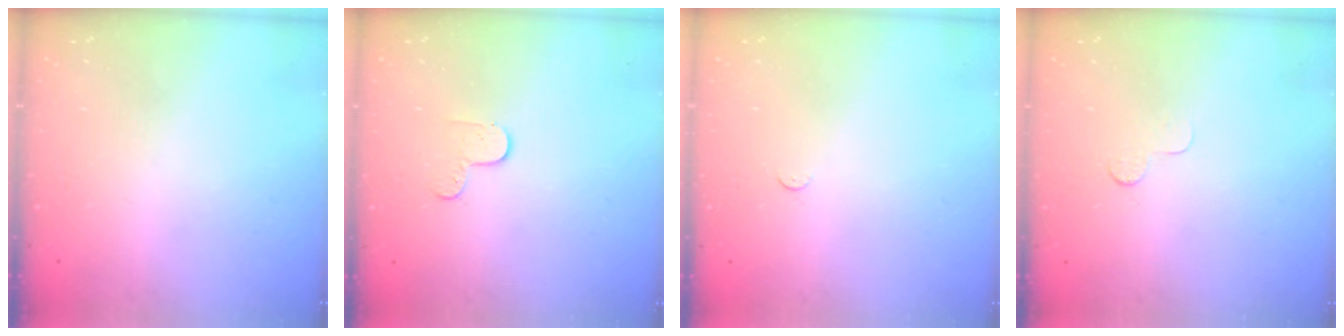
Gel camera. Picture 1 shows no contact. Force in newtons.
{"total": 3.6, "press": 3.6, "slide": 0.4}
{"total": 2.3, "press": 2.3, "slide": 0.3}
{"total": 3.0, "press": 2.9, "slide": 0.3}